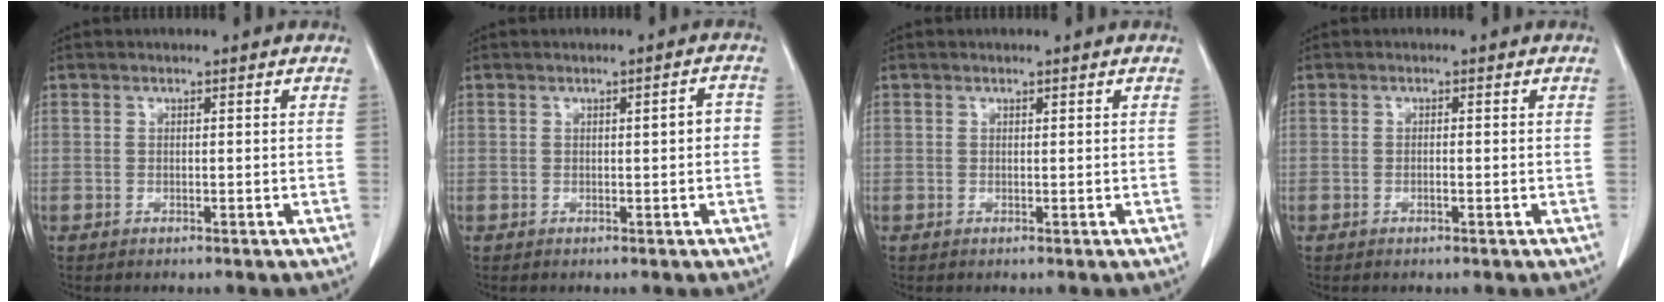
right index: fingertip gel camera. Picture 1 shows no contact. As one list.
[{"total": 2.1, "force": [0.0, 0.5, 2.1], "torque": [-0.027, 0.005, -0.001]}, {"total": 0.0}, {"total": 0.7, "force": [-0.2, 0.1, 0.7], "torque": [-0.014, 0.001, -0.003]}]